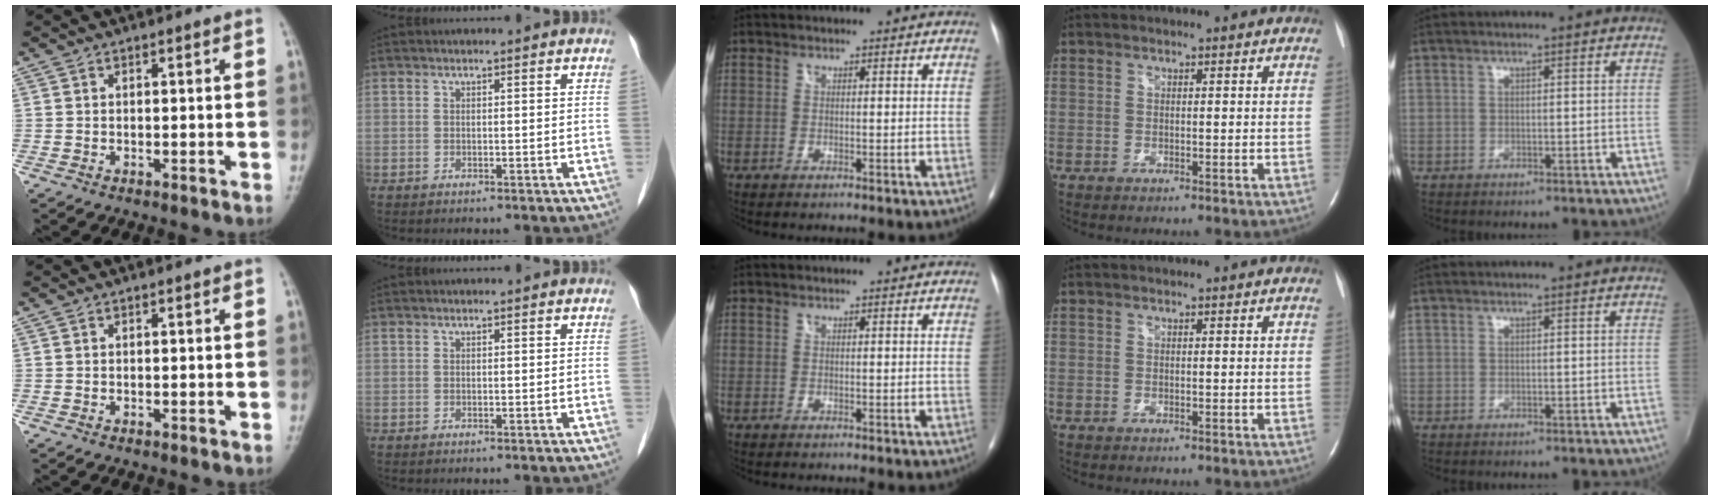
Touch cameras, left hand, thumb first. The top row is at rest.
{}